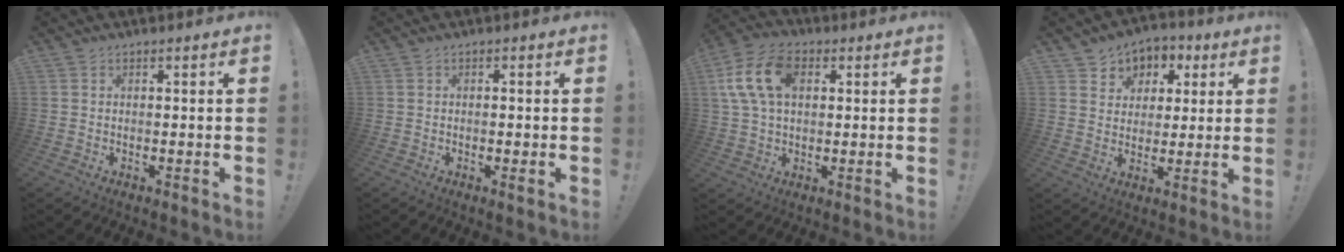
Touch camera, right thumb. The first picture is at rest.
{"total": 1.3, "force": [-0.2, 0.2, 1.3], "torque": [-0.013, -0.002, -0.005]}
{"total": 14.9, "force": [3.8, 9.6, 10.7], "torque": [-0.210, 0.007, 0.073]}
{"total": 6.4, "force": [1.4, 6.1, 1.3], "torque": [-0.016, -0.011, 0.031]}